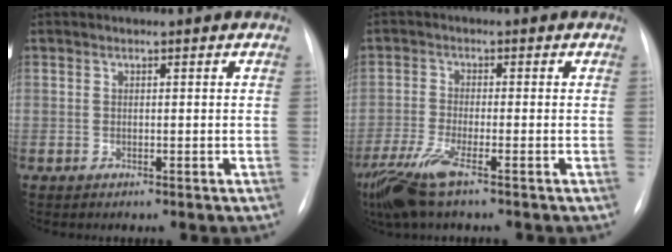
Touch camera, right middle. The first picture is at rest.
{"total": 7.4, "force": [-4.7, 1.1, 5.6], "torque": [-0.125, -0.018, -0.091]}